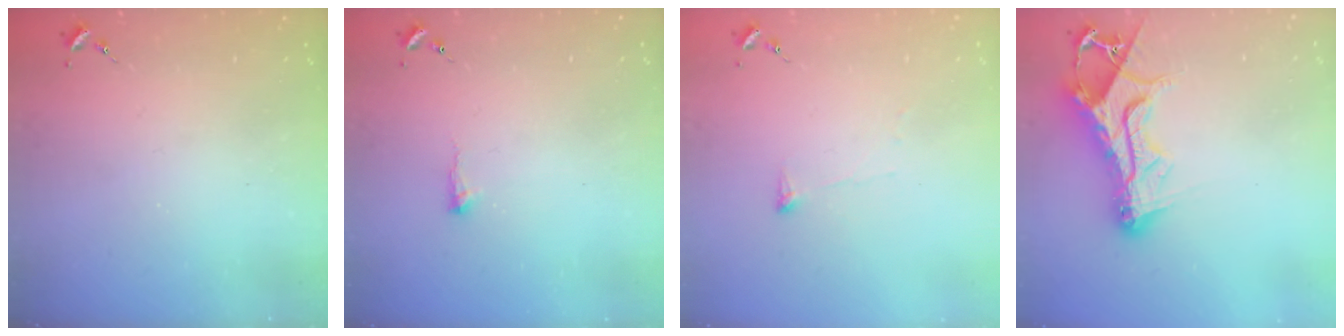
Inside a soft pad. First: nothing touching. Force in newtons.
{"total": 4.6, "press": 4.5, "slide": 0.8}
{"total": 3.4, "press": 3.3, "slide": 0.5}
{"total": 14.9, "press": 14.8, "slide": 1.5}